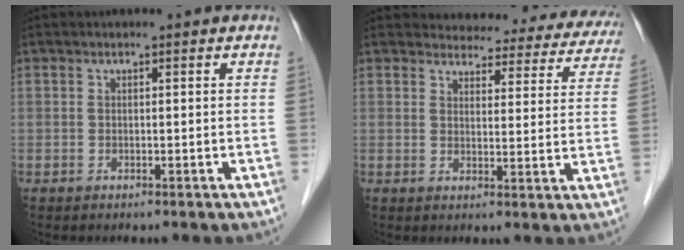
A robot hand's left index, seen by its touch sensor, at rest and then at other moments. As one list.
[{"total": 17.1, "force": [15.8, 5.4, 3.7], "torque": [-0.014, -0.028, 0.155]}]